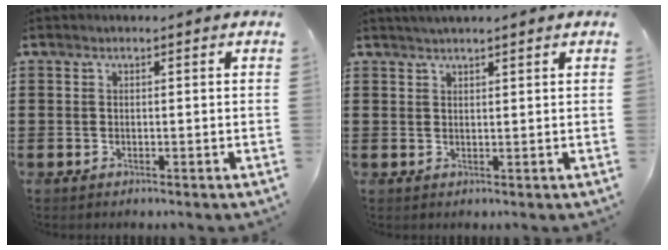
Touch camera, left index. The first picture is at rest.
{"total": 1.4, "force": [1.4, 0.1, 0.4], "torque": [-0.009, 0.002, 0.026]}